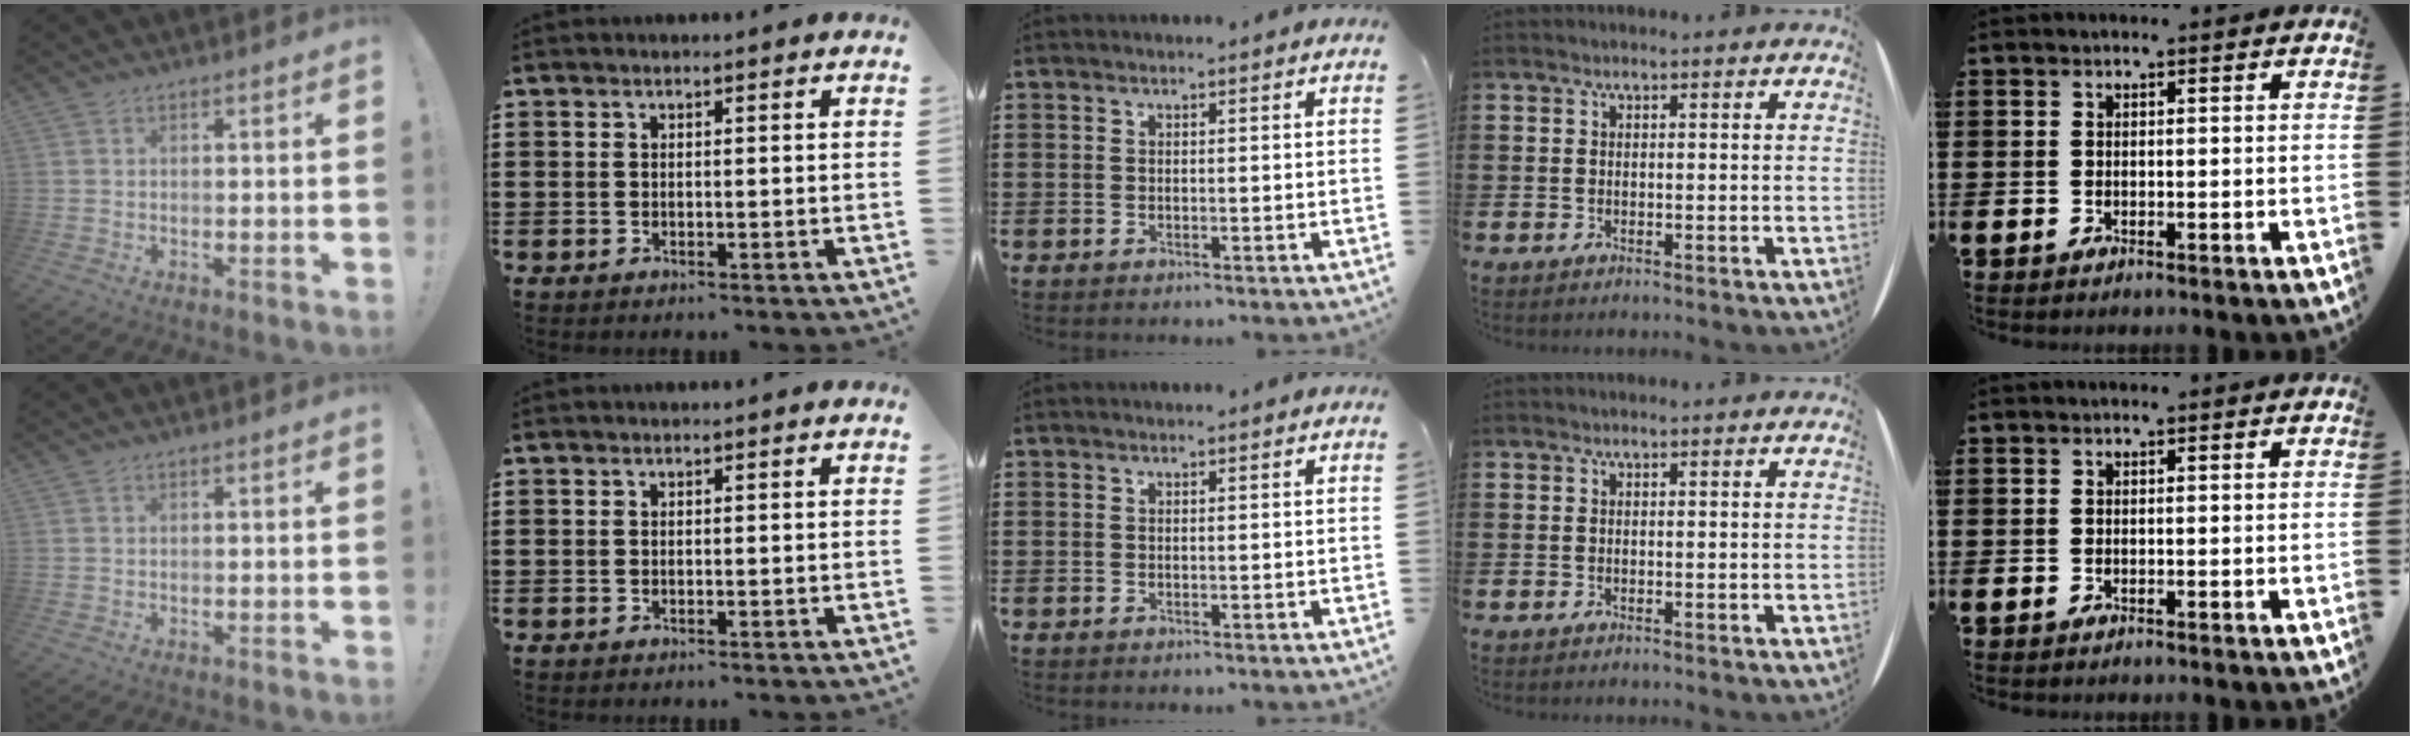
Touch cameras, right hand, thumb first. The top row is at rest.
{}